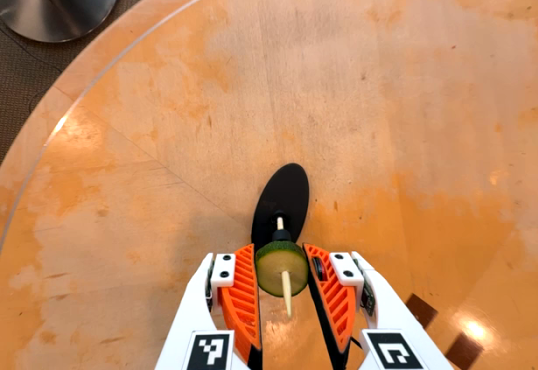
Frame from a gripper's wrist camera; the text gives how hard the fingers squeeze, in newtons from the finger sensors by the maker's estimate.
{"total": 8.0, "left": 7.8, "right": 8.1}